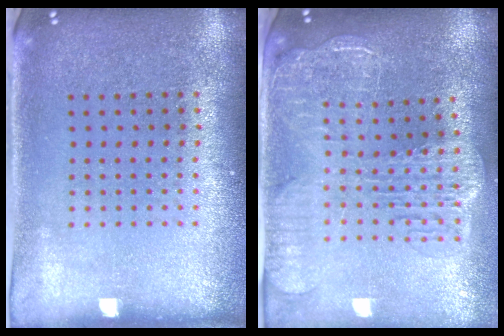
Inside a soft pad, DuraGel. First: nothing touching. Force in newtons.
{"total": 2.8, "press": 2.3, "slide": 1.6}